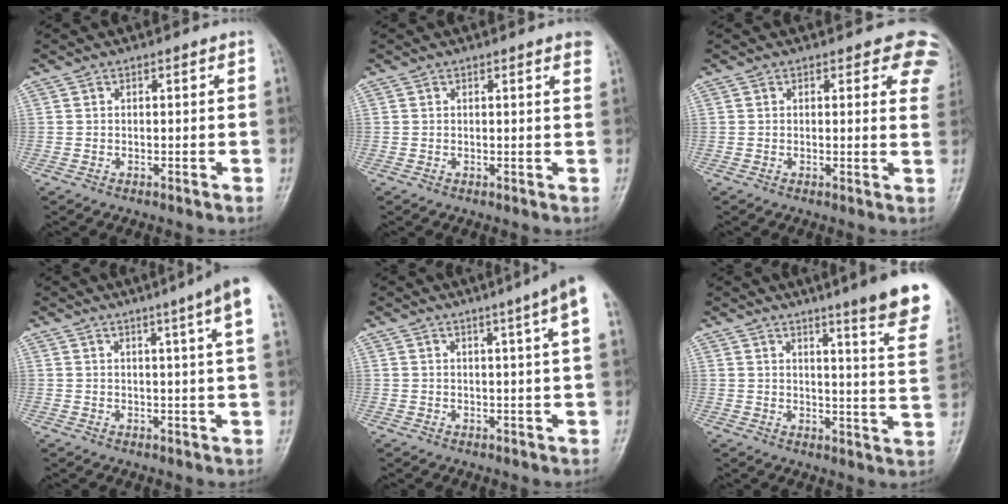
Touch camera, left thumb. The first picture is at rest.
{"total": 2.2, "force": [1.6, 0.0, 1.6], "torque": [-0.018, -0.002, 0.014]}
{"total": 6.9, "force": [4.6, 3.1, 4.0], "torque": [-0.008, -0.019, 0.033]}
{"total": 8.3, "force": [4.7, -0.9, 6.9], "torque": [-0.091, -0.006, 0.051]}
{"total": 7.3, "force": [3.8, -0.8, 6.2], "torque": [-0.083, -0.001, 0.044]}
{"total": 16.9, "force": [11.9, 1.0, 11.9], "torque": [-0.127, -0.071, 0.139]}